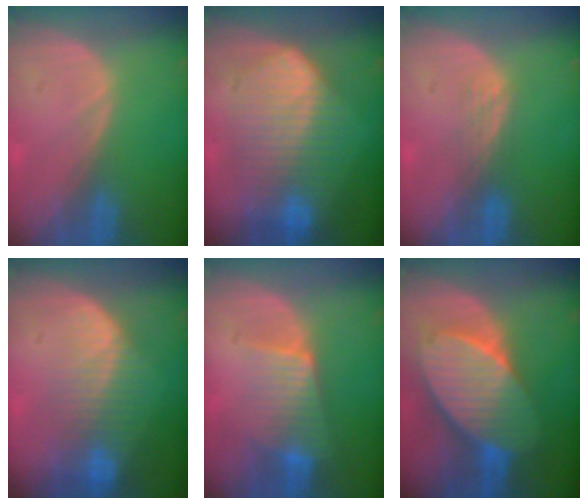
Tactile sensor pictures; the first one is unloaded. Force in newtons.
{"total": 10.3, "press": 10.3, "slide": 0.4}
{"total": 2.2, "press": 2.2, "slide": 0.2}
{"total": 8.5, "press": 7.2, "slide": 4.6}
{"total": 6.7, "press": 6.2, "slide": 2.4}
{"total": 10.5, "press": 10.5, "slide": 0.6}